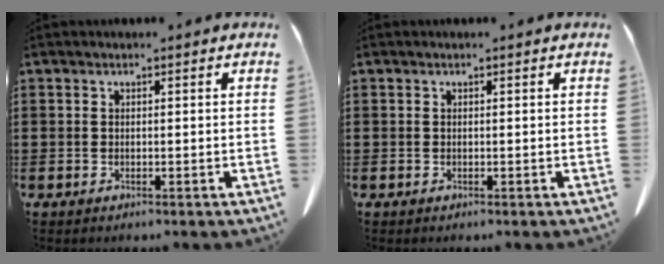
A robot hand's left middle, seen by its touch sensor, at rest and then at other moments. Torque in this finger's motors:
{"motor_torque": [-0.18, -0.71, 0.06, 0.02]}